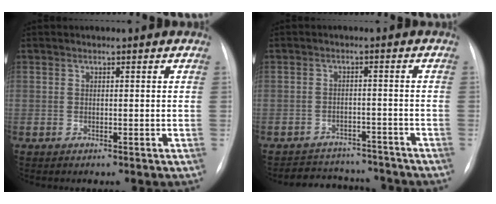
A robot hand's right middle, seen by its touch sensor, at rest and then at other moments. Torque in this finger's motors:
{"motor_torque": [0.43, -0.71, -0.05, 0.00]}